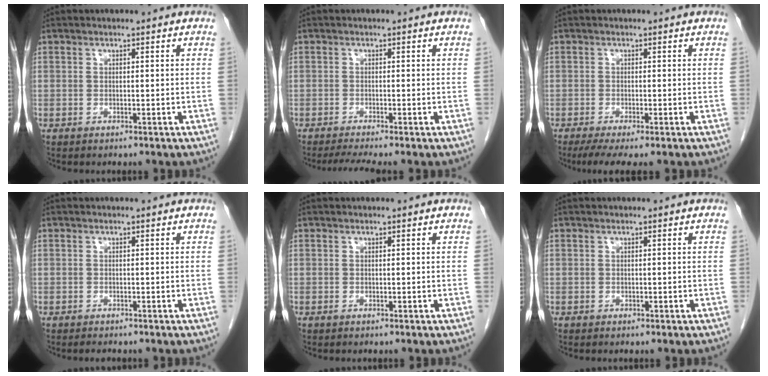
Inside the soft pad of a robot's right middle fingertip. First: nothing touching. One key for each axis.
{"total": 2.9, "fx": -2.3, "fy": -0.5, "fz": 1.6, "tx": -0.031, "ty": -0.010, "tz": -0.045}
{"total": 4.9, "fx": -3.4, "fy": 0.6, "fz": 3.5, "tx": -0.054, "ty": -0.014, "tz": -0.055}
{"total": 0.9, "fx": -0.8, "fy": 0.2, "fz": 0.3, "tx": -0.009, "ty": -0.003, "tz": -0.011}
{"total": 0.0}
{"total": 0.0}